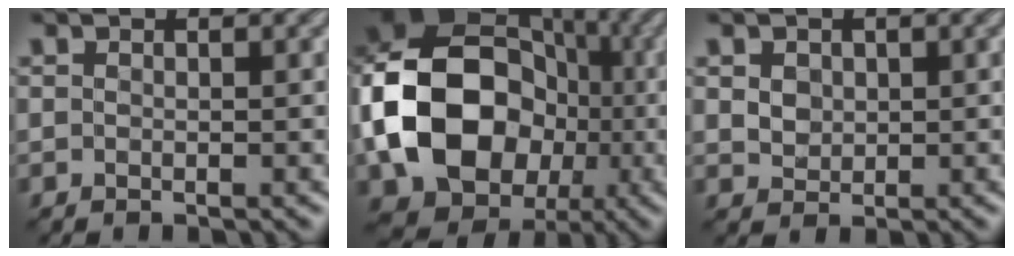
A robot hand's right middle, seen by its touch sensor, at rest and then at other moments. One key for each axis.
{"total": 15.6, "fx": -2.4, "fy": 12.5, "fz": 9.1, "tx": -0.175, "ty": 0.002, "tz": -0.057}
{"total": 2.8, "fx": 1.1, "fy": 2.1, "fz": 1.4, "tx": -0.043, "ty": 0.008, "tz": 0.025}